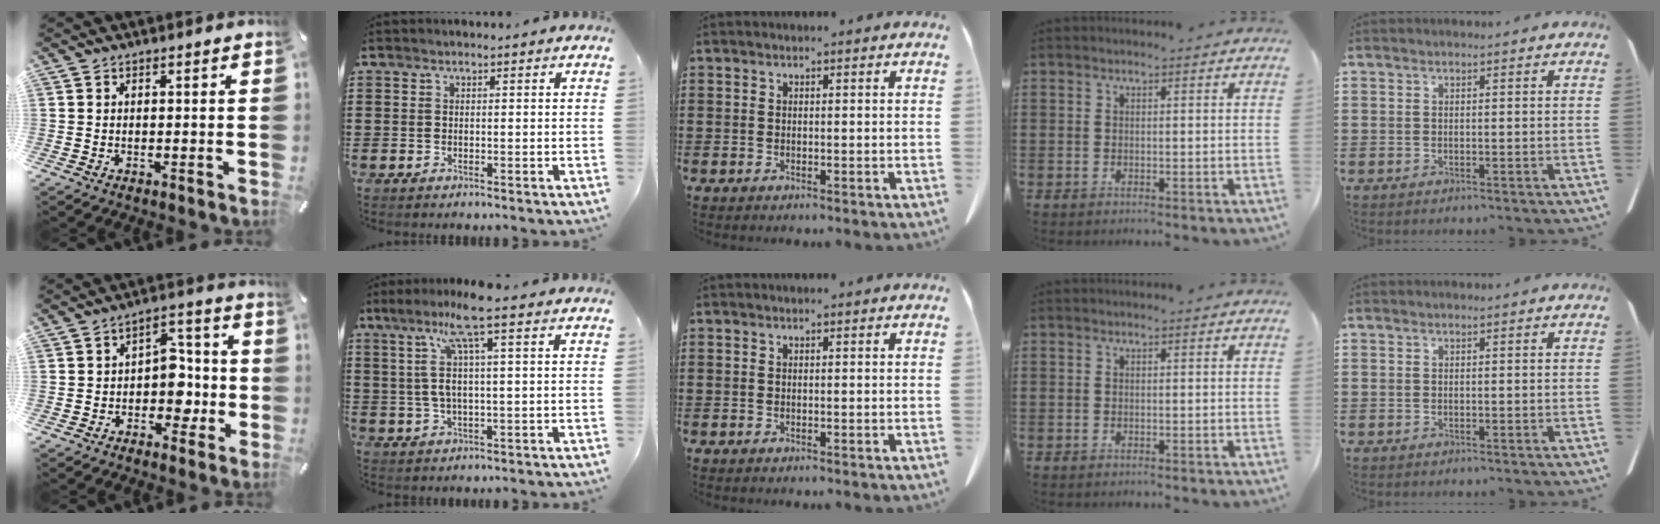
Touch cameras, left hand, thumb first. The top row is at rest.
{"thumb": {"total": 8.9, "force": [-1.9, 7.0, 5.1], "torque": [-0.058, 0.021, -0.033]}, "index": {"total": 8.4, "force": [3.4, 0.5, 7.7], "torque": [-0.169, -0.002, 0.053]}}